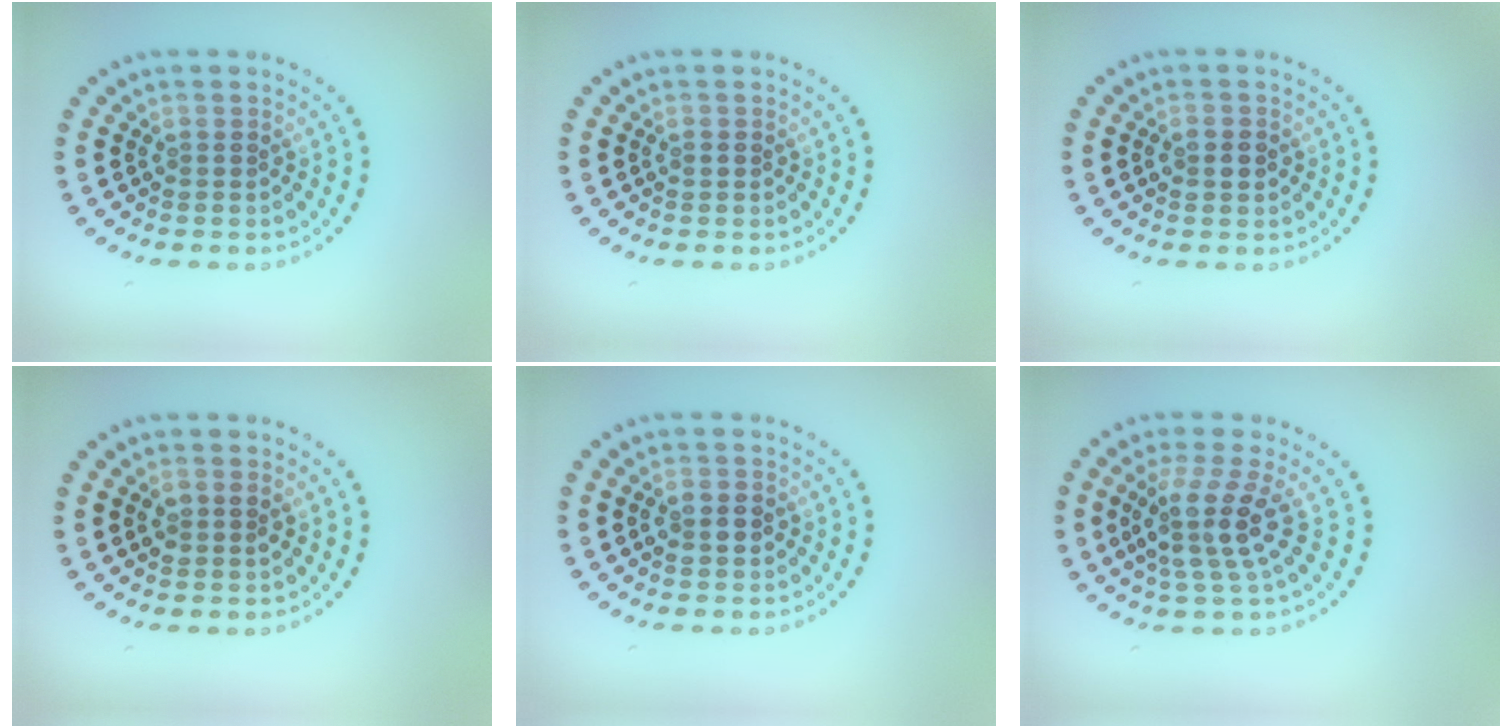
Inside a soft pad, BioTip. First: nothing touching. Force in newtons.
{"total": 0.8, "press": 0.8, "slide": 0.0}
{"total": 2.0, "press": 2.0, "slide": 0.1}
{"total": 1.4, "press": 1.4, "slide": 0.2}
{"total": 2.6, "press": 2.6, "slide": 0.1}
{"total": 4.1, "press": 3.2, "slide": 2.6}